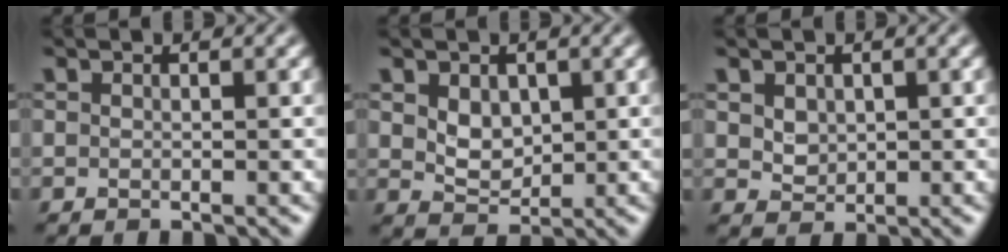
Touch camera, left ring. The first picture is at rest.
{"total": 2.4, "force": [0.8, 1.8, 1.5], "torque": [-0.030, -0.005, 0.019]}
{"total": 1.6, "force": [0.6, 1.3, 0.8], "torque": [-0.019, -0.005, 0.019]}